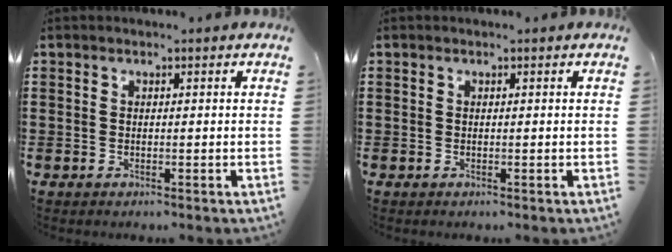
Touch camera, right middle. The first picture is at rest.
{"total": 0.0}